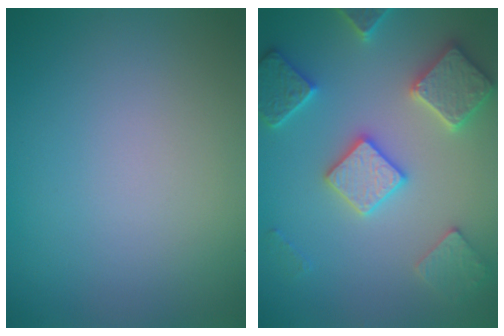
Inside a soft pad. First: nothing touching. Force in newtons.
{"total": 5.1, "press": 4.9, "slide": 1.2}